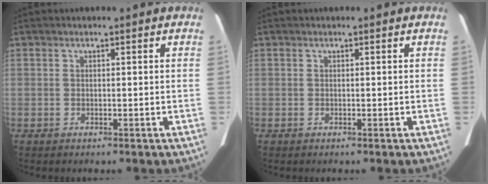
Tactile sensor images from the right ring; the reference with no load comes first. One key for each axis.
{"total": 0.0}